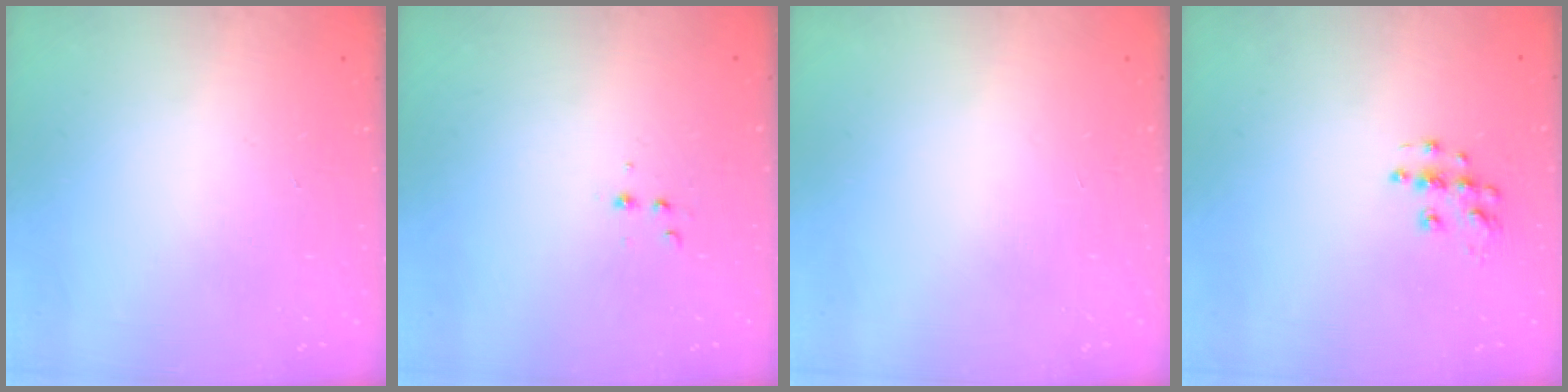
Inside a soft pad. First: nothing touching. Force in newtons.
{"total": 2.9, "press": 2.7, "slide": 1.1}
{"total": 0.0}
{"total": 7.9, "press": 7.9, "slide": 0.4}